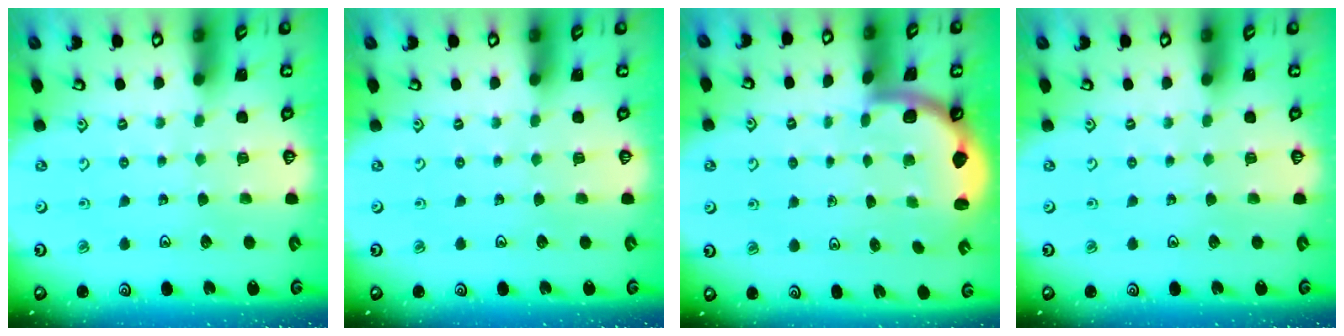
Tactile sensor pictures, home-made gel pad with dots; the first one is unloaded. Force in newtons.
{"total": 0.0}
{"total": 1.6, "press": 1.6, "slide": 0.1}
{"total": 0.0}